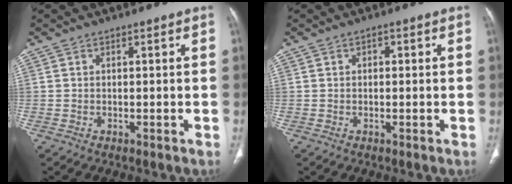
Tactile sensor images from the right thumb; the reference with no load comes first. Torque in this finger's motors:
{"motor_torque": [-0.02, -0.22, -0.22, 0.04, 0.07]}